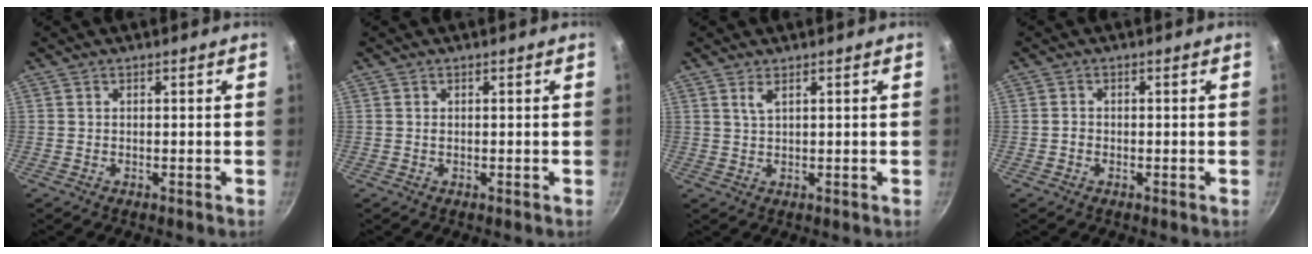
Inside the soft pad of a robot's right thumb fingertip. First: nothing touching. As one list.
[{"total": 0.7, "force": [0.1, 0.4, 0.5], "torque": [-0.010, 0.000, 0.002]}, {"total": 1.9, "force": [1.0, 0.6, 1.5], "torque": [-0.029, -0.006, 0.022]}, {"total": 1.1, "force": [-0.4, 0.9, 0.4], "torque": [-0.004, 0.004, -0.007]}]